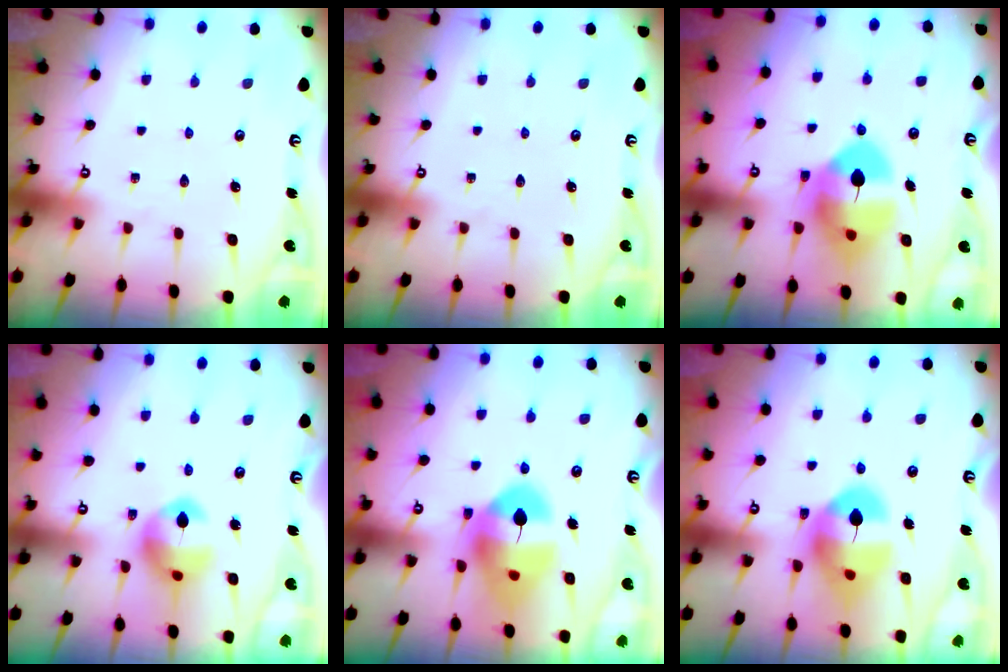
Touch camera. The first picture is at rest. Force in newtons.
{"total": 0.0}
{"total": 12.8, "press": 12.6, "slide": 1.9}
{"total": 13.3, "press": 13.2, "slide": 1.4}
{"total": 14.3, "press": 14.2, "slide": 1.4}
{"total": 13.6, "press": 13.5, "slide": 1.6}